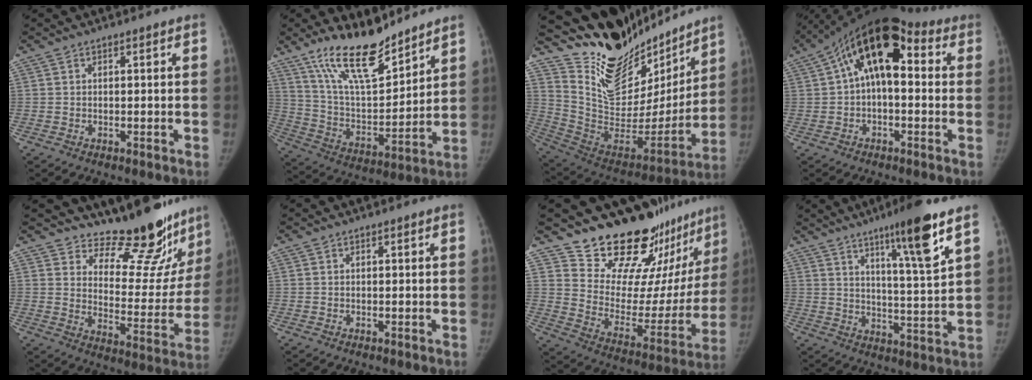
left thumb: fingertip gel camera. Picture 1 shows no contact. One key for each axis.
{"total": 16.7, "fx": 13.0, "fy": 5.1, "fz": 9.1, "tx": -0.122, "ty": -0.081, "tz": 0.241}
{"total": 26.2, "fx": 22.1, "fy": 10.1, "fz": 9.8, "tx": -0.127, "ty": -0.123, "tz": 0.365}
{"total": 15.4, "fx": 3.0, "fy": 8.0, "fz": 12.8, "tx": -0.180, "ty": 0.045, "tz": 0.035}
{"total": 18.6, "fx": 16.9, "fy": 6.1, "fz": 5.0, "tx": 0.005, "ty": -0.153, "tz": 0.215}
{"total": 0.0}
{"total": 24.1, "fx": 21.4, "fy": 8.1, "fz": 7.5, "tx": -0.056, "ty": -0.176, "tz": 0.298}
{"total": 13.0, "fx": 7.6, "fy": 0.6, "fz": 10.5, "tx": -0.164, "ty": -0.046, "tz": 0.120}